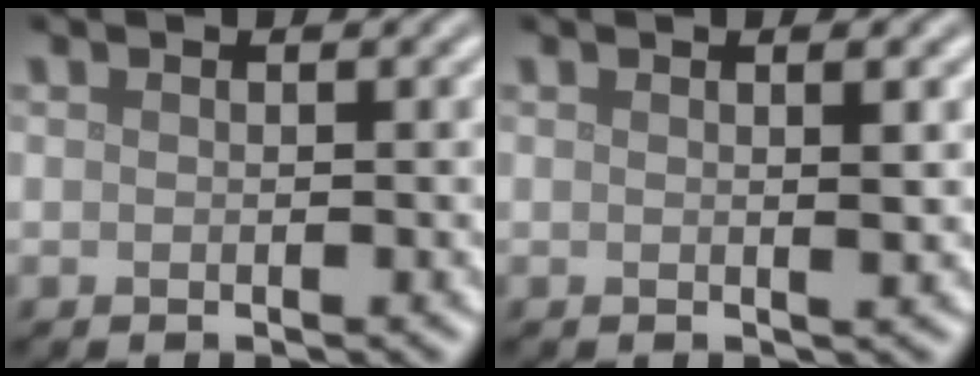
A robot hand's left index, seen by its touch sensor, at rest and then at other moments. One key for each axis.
{"total": 1.4, "fx": 0.4, "fy": 0.3, "fz": 1.3, "tx": -0.015, "ty": 0.003, "tz": 0.003}